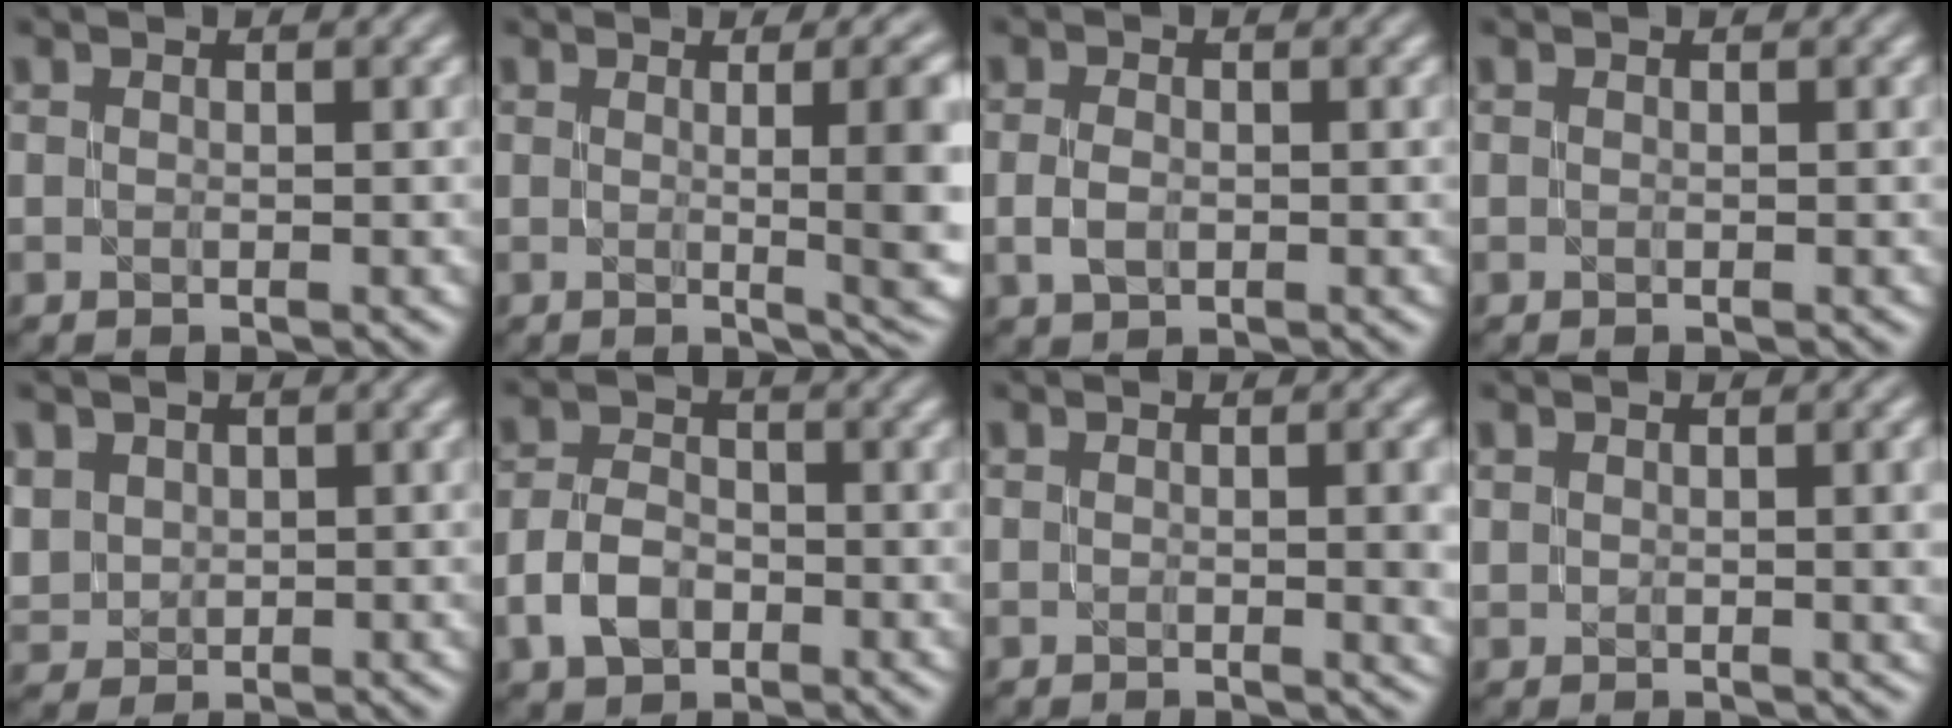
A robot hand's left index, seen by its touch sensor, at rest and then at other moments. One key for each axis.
{"total": 9.2, "fx": 0.4, "fy": 2.9, "fz": 8.7, "tx": -0.067, "ty": 0.009, "tz": 0.003}
{"total": 1.7, "fx": -0.4, "fy": 1.1, "fz": 1.2, "tx": -0.031, "ty": 0.000, "tz": -0.007}
{"total": 0.0}
{"total": 3.6, "fx": 1.2, "fy": 3.1, "fz": 1.4, "tx": -0.061, "ty": 0.013, "tz": 0.037}
{"total": 3.9, "fx": -1.8, "fy": 2.7, "fz": 2.3, "tx": -0.049, "ty": 0.006, "tz": -0.038}
{"total": 2.4, "fx": 0.1, "fy": 0.6, "fz": 2.3, "tx": -0.031, "ty": -0.002, "tz": 0.003}
{"total": 3.1, "fx": 1.0, "fy": 1.3, "fz": 2.6, "tx": -0.038, "ty": 0.001, "tz": 0.022}